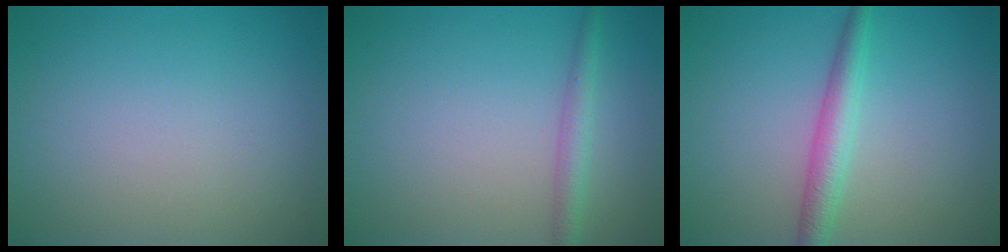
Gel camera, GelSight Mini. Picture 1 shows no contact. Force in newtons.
{"total": 2.0, "press": 2.0, "slide": 0.0}
{"total": 2.9, "press": 2.9, "slide": 0.0}